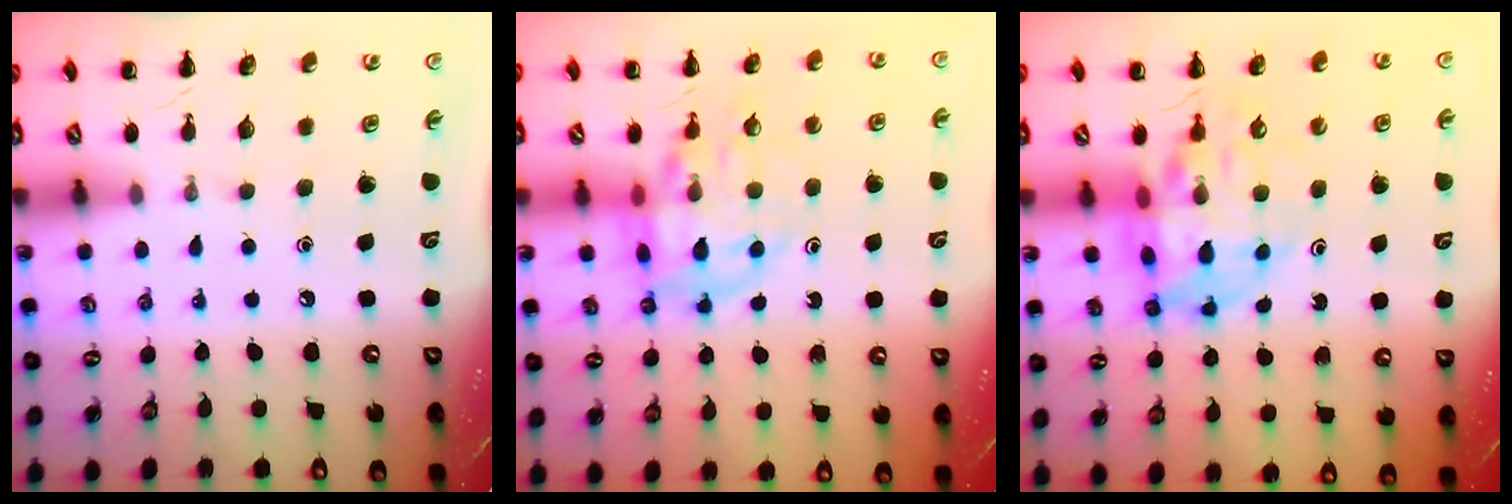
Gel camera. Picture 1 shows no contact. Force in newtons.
{"total": 13.4, "press": 13.1, "slide": 3.1}
{"total": 13.5, "press": 13.0, "slide": 3.4}